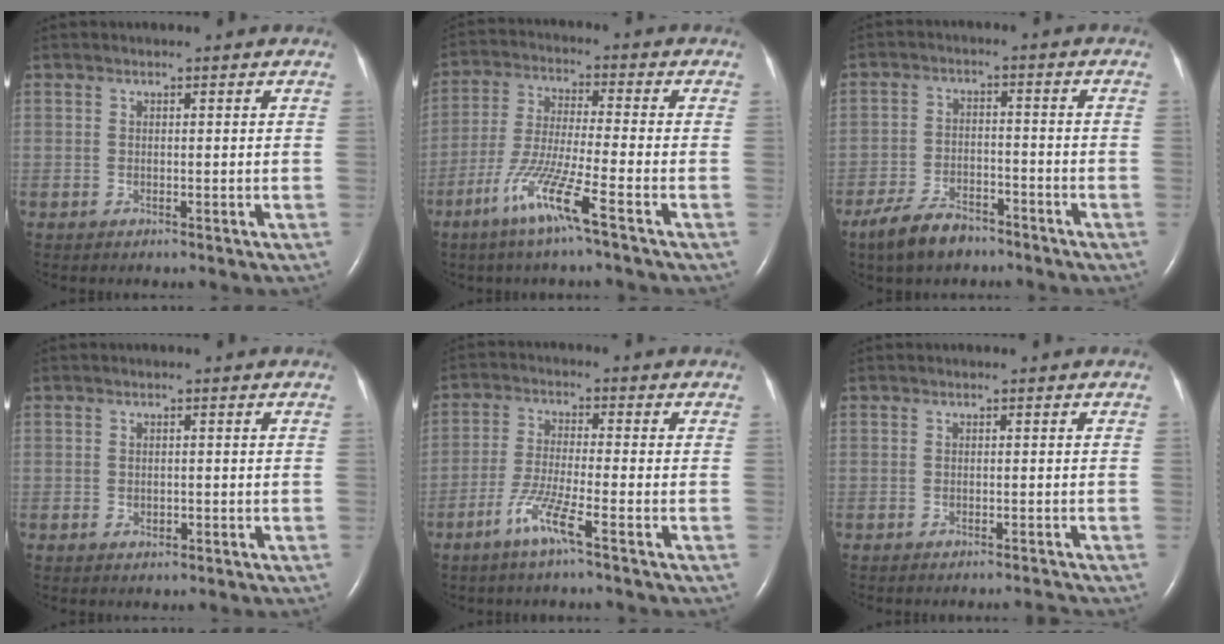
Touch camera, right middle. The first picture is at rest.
{"total": 9.6, "force": [-5.4, -0.8, 7.9], "torque": [-0.158, -0.020, -0.109]}
{"total": 8.3, "force": [-6.4, 3.3, 4.0], "torque": [-0.090, -0.010, -0.116]}
{"total": 1.1, "force": [-0.4, 0.7, 0.7], "torque": [-0.007, 0.002, -0.002]}
{"total": 6.0, "force": [-3.5, -0.5, 4.8], "torque": [-0.095, -0.010, -0.074]}
{"total": 1.6, "force": [-1.5, -0.5, 0.1], "torque": [-0.003, -0.005, -0.020]}